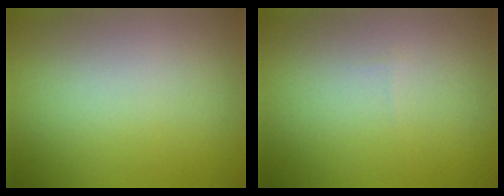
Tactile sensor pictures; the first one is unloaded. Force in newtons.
{"total": 0.0}